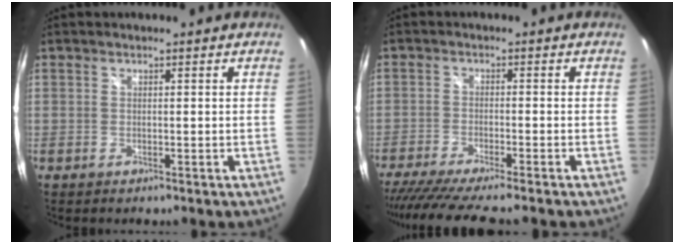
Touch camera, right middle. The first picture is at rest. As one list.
[{"total": 11.0, "force": [-9.5, -0.2, 5.6], "torque": [-0.123, -0.035, -0.156]}]